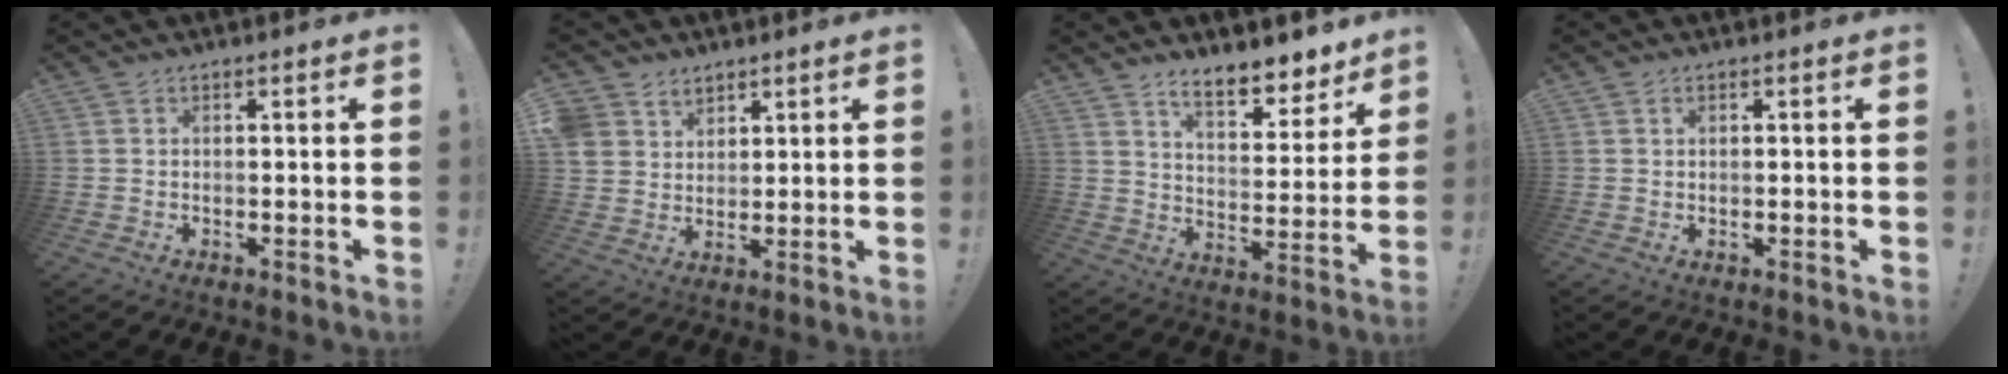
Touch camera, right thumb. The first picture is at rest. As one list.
[{"total": 6.0, "force": [4.1, 4.4, 0.3], "torque": [-0.011, -0.030, 0.082]}, {"total": 10.8, "force": [8.7, 3.8, 5.1], "torque": [-0.065, -0.068, 0.155]}, {"total": 0.5, "force": [0.3, 0.4, 0.1], "torque": [-0.001, 0.003, 0.006]}]